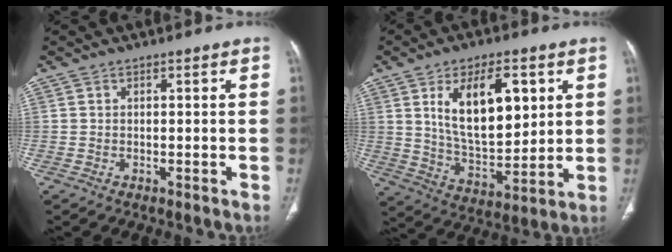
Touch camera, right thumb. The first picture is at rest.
{"total": 16.2, "force": [5.5, 8.2, 12.8], "torque": [-0.182, -0.031, 0.109]}